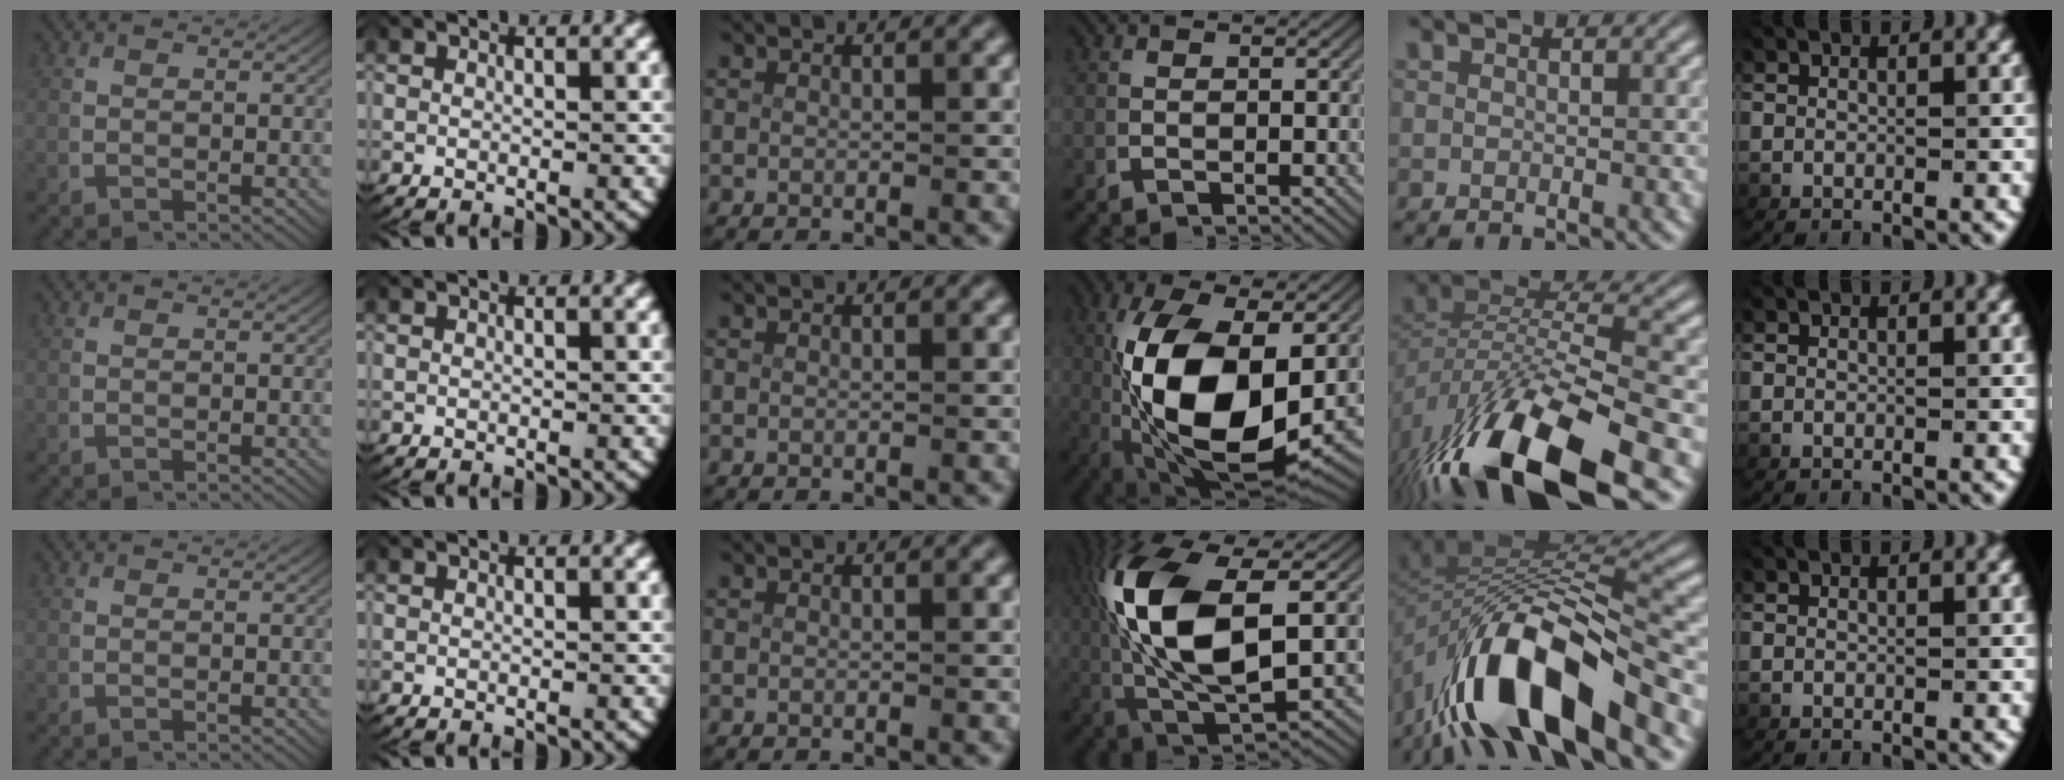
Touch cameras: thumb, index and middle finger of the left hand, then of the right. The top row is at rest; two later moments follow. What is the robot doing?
{"motion": "lift_and_place", "object": "scissors"}